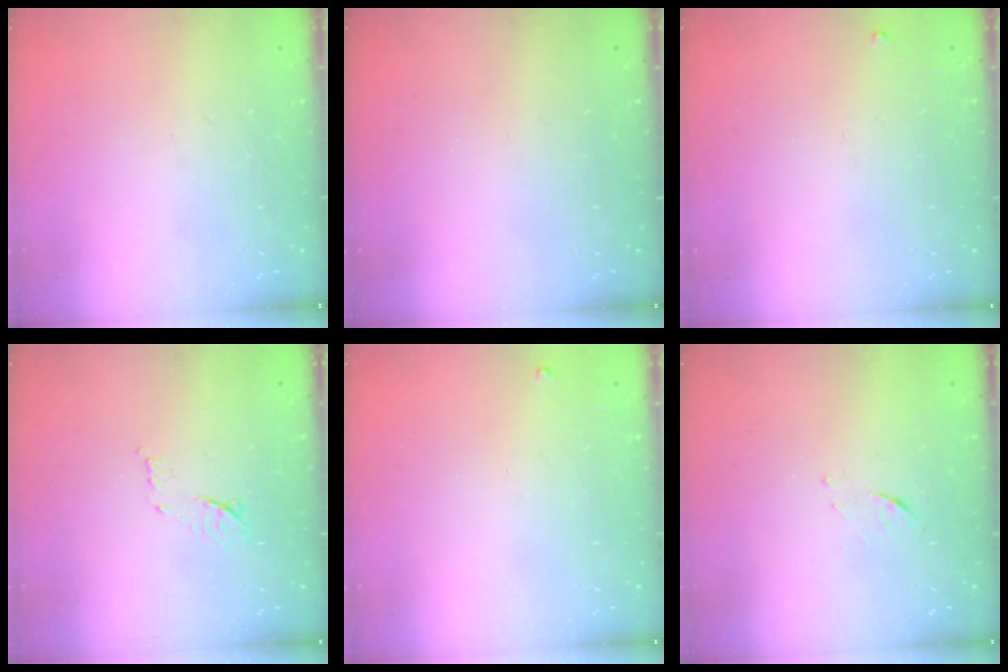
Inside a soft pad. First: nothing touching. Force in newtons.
{"total": 0.0}
{"total": 2.3, "press": 2.3, "slide": 0.3}
{"total": 8.0, "press": 7.9, "slide": 1.0}
{"total": 2.3, "press": 2.3, "slide": 0.3}
{"total": 5.0, "press": 4.9, "slide": 0.4}